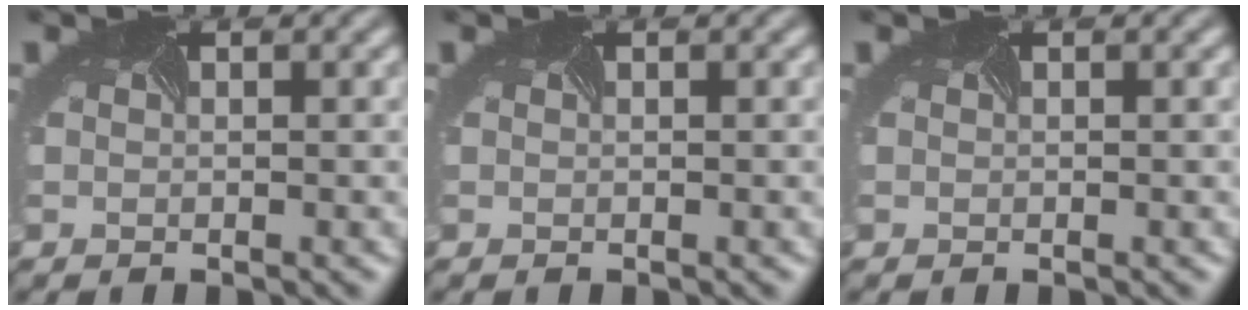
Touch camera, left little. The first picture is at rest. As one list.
[{"total": 0.0}, {"total": 0.0}]